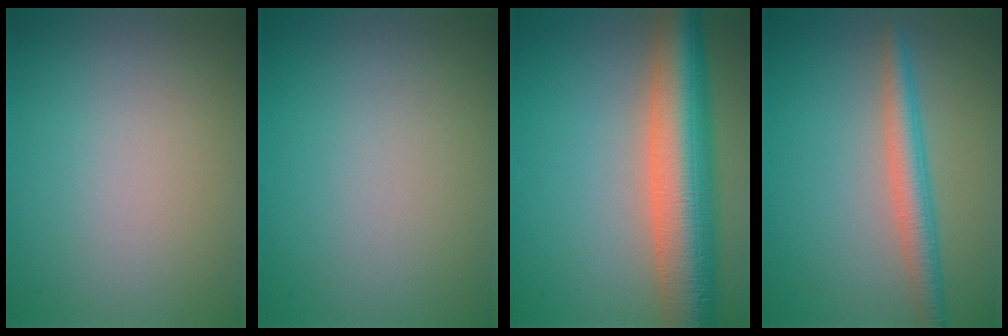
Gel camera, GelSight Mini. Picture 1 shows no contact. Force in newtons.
{"total": 0.0}
{"total": 10.2, "press": 10.2, "slide": 0.6}
{"total": 3.4, "press": 3.4, "slide": 0.0}